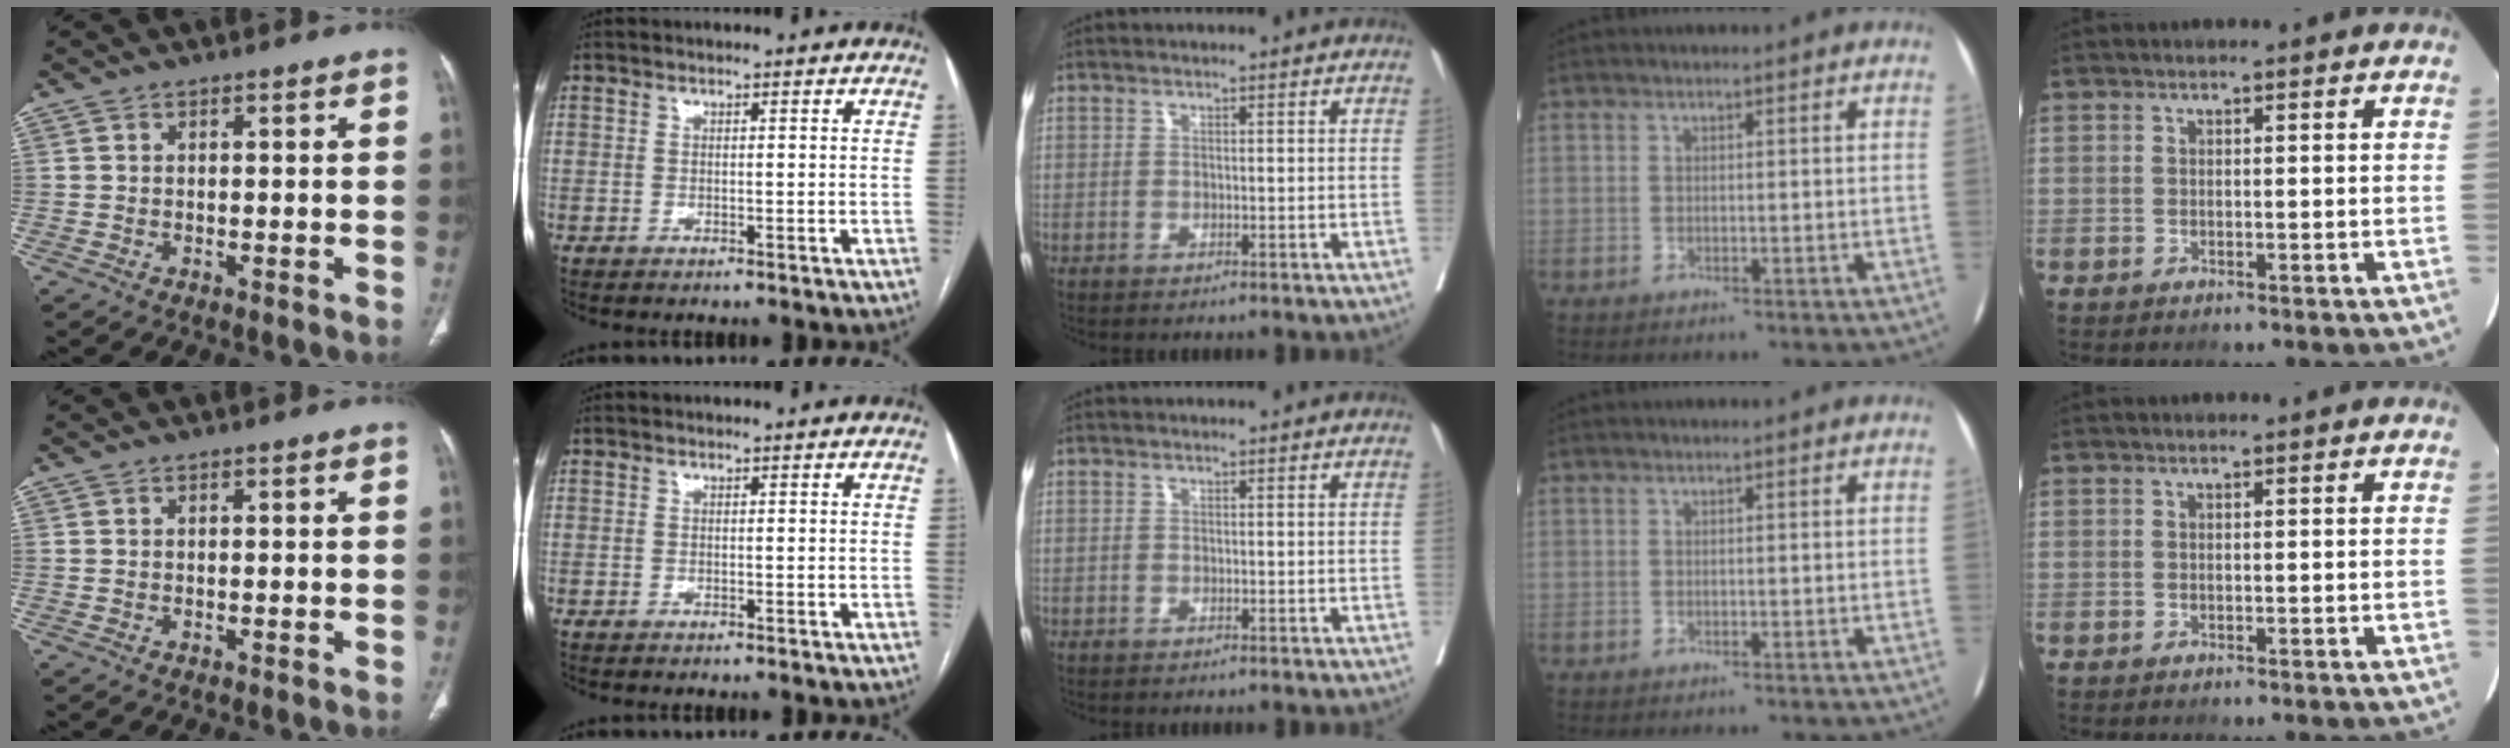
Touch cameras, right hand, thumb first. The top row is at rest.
{}